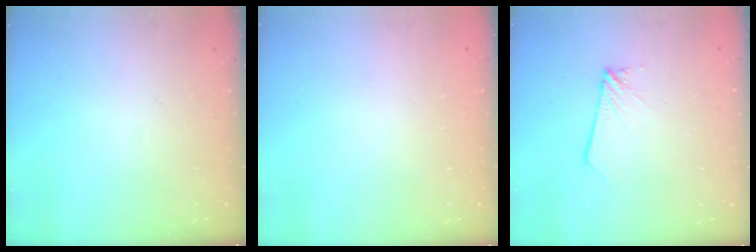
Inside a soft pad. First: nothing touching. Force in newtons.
{"total": 0.0}
{"total": 1.7, "press": 1.7, "slide": 0.1}